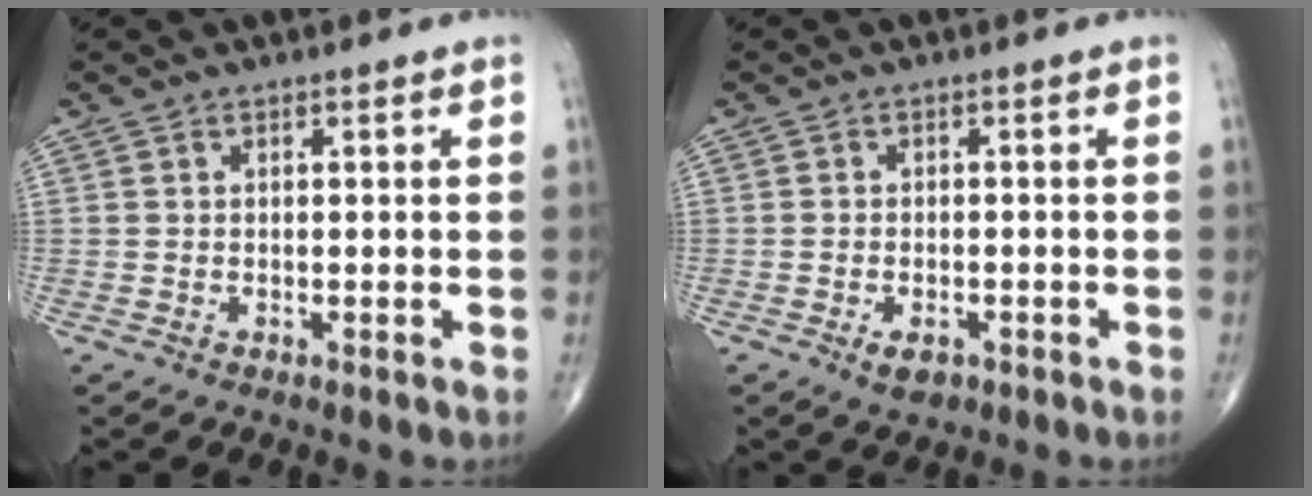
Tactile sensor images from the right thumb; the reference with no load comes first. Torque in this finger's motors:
{"motor_torque": [-0.09, 0.28, 0.00, -0.09, 0.09]}